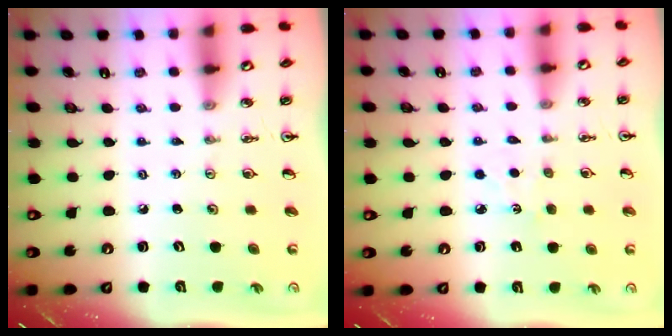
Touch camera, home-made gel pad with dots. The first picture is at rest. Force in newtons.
{"total": 3.3, "press": 3.3, "slide": 0.4}